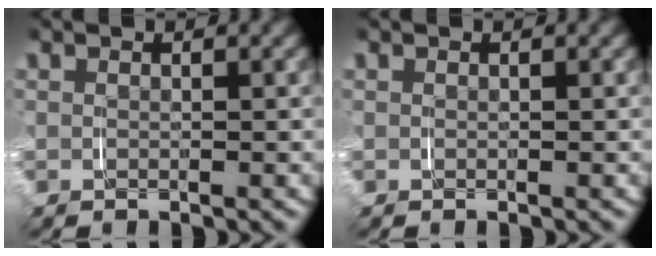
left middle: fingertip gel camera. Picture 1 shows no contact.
{"total": 0.0}